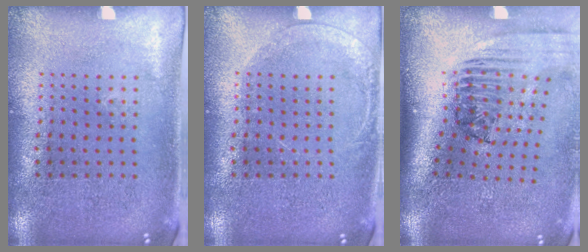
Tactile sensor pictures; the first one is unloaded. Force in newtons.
{"total": 1.2, "press": 1.1, "slide": 0.1}
{"total": 2.5, "press": 1.7, "slide": 1.8}